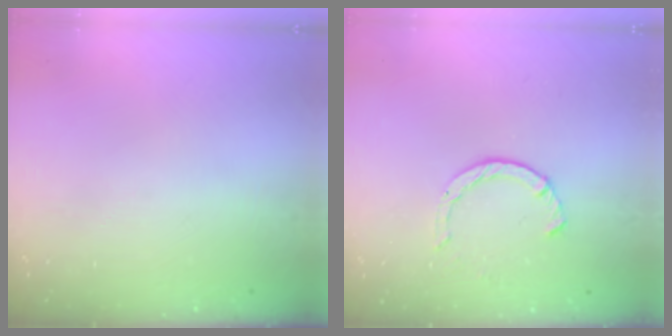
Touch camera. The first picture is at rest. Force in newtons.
{"total": 2.4, "press": 2.4, "slide": 0.2}